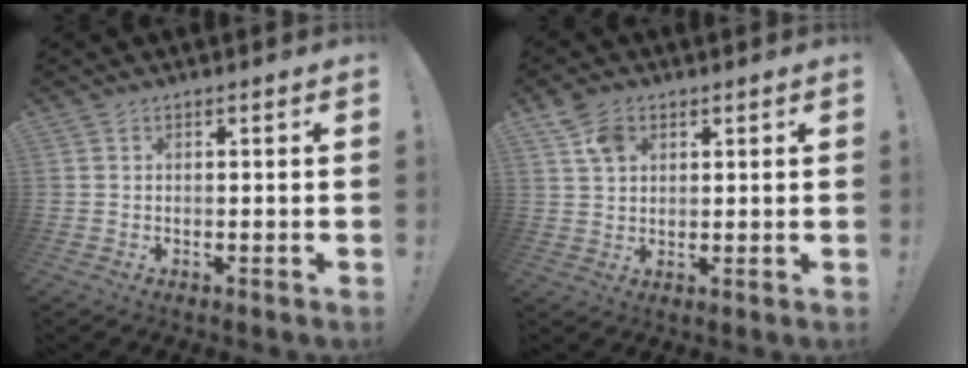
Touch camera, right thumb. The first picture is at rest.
{"total": 6.5, "force": [3.3, 4.7, 3.1], "torque": [-0.050, -0.005, 0.064]}